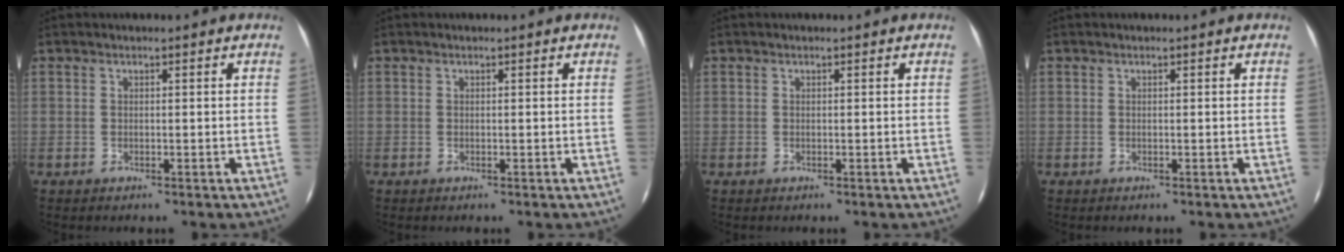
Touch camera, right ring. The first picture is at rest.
{"total": 0.0}
{"total": 0.0}
{"total": 0.0}